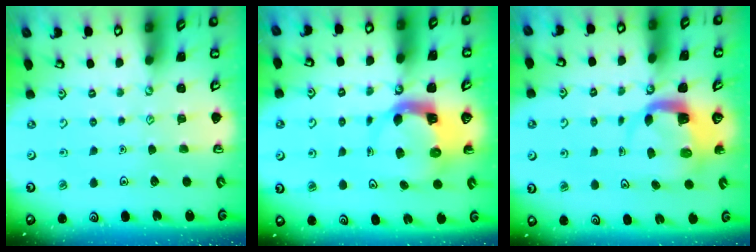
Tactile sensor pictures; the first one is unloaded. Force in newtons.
{"total": 4.3, "press": 4.3, "slide": 0.6}
{"total": 4.1, "press": 4.1, "slide": 0.5}